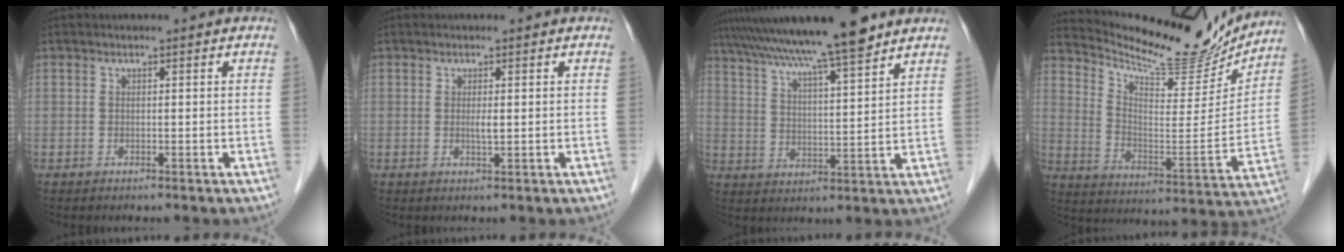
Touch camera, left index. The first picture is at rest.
{"total": 1.1, "force": [0.1, 0.1, 1.1], "torque": [-0.027, -0.004, 0.004]}
{"total": 16.0, "force": [13.2, 0.0, 9.0], "torque": [-0.157, 0.025, 0.211]}
{"total": 18.8, "force": [17.9, 3.0, 5.1], "torque": [-0.099, -0.049, 0.269]}